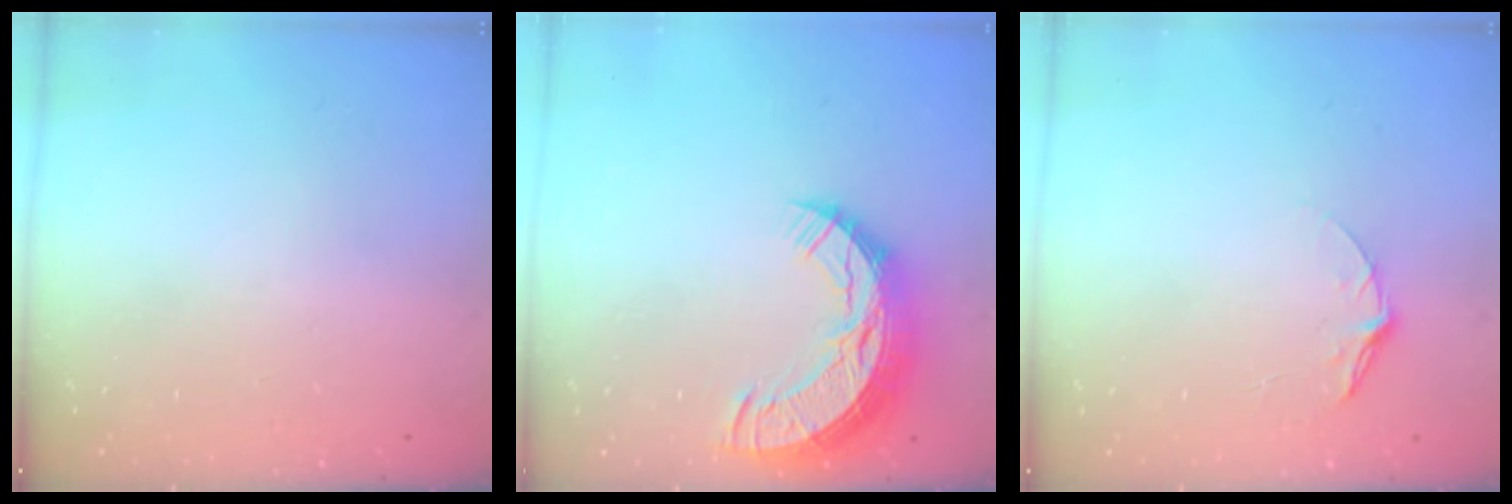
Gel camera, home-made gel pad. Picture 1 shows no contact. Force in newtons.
{"total": 13.5, "press": 13.4, "slide": 1.2}
{"total": 5.8, "press": 5.8, "slide": 0.5}